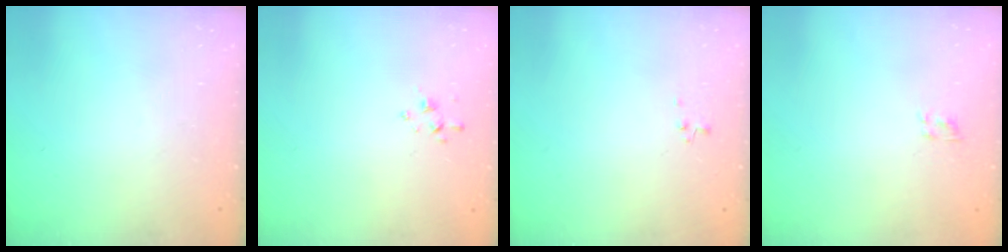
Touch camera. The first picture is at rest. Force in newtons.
{"total": 1.7, "press": 1.7, "slide": 0.4}
{"total": 1.0, "press": 0.9, "slide": 0.4}
{"total": 1.1, "press": 0.8, "slide": 0.7}